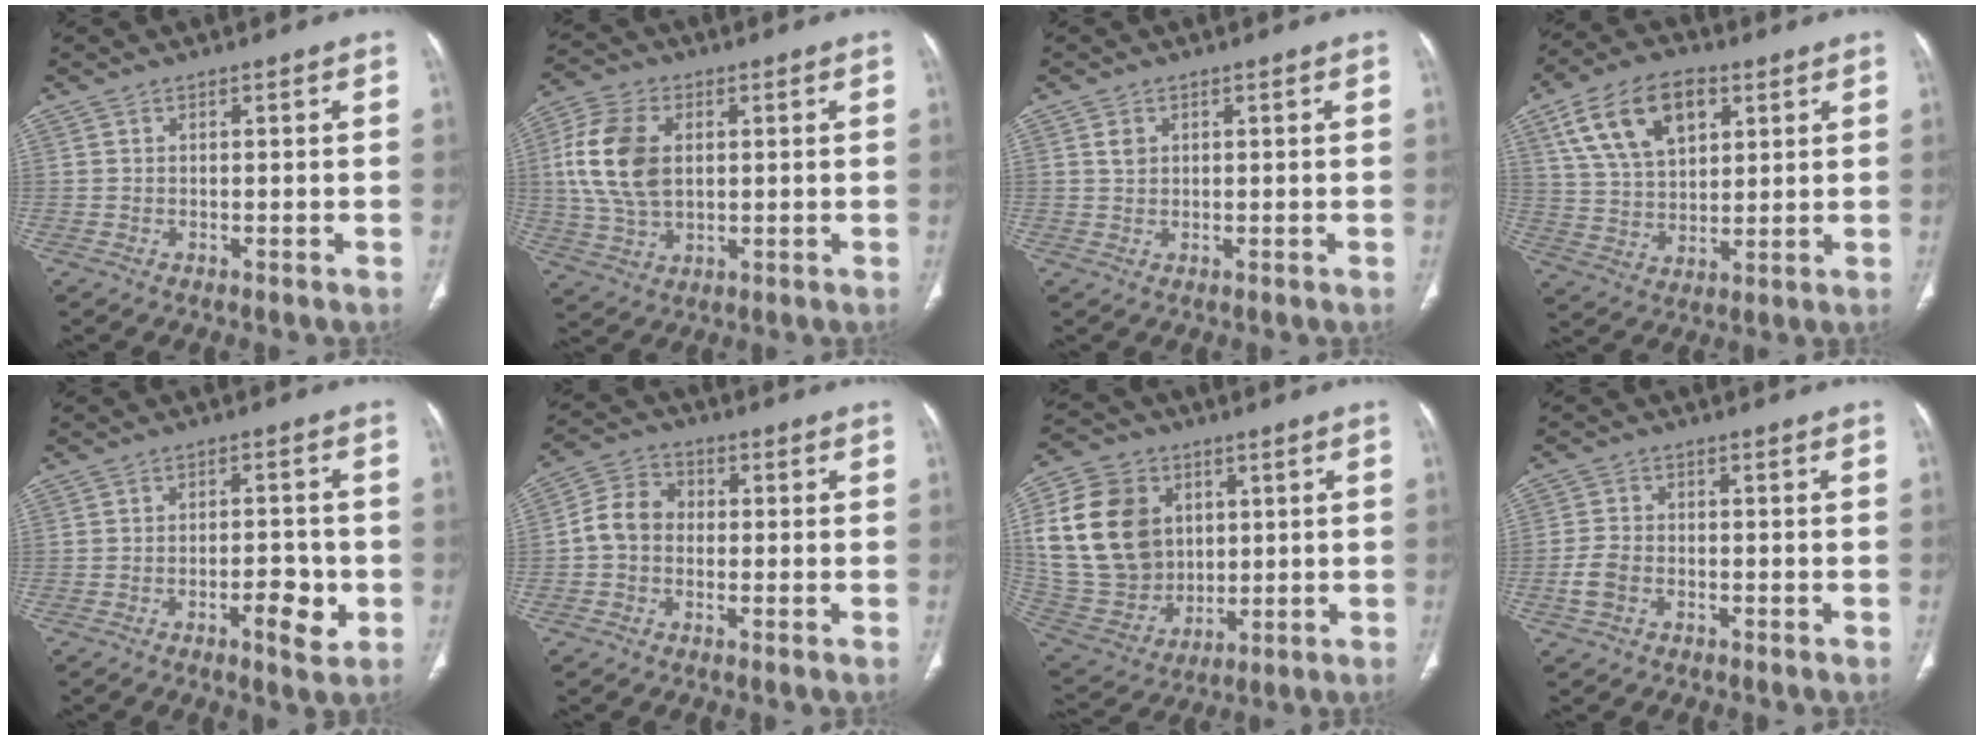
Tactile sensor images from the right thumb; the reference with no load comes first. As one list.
[{"total": 13.0, "force": [2.0, 8.3, 9.8], "torque": [-0.201, 0.003, 0.038]}, {"total": 1.7, "force": [0.7, 1.3, 0.8], "torque": [-0.011, -0.004, 0.015]}, {"total": 15.0, "force": [6.5, 8.9, 10.1], "torque": [-0.160, -0.009, 0.123]}, {"total": 6.1, "force": [-2.1, 2.4, 5.1], "torque": [-0.064, 0.012, -0.029]}, {"total": 6.9, "force": [-0.6, 5.6, 3.9], "torque": [-0.059, 0.024, -0.025]}, {"total": 21.8, "force": [4.7, 17.4, 12.3], "torque": [-0.229, 0.007, 0.105]}, {"total": 3.8, "force": [-1.6, 2.6, 2.4], "torque": [-0.053, 0.012, -0.032]}]